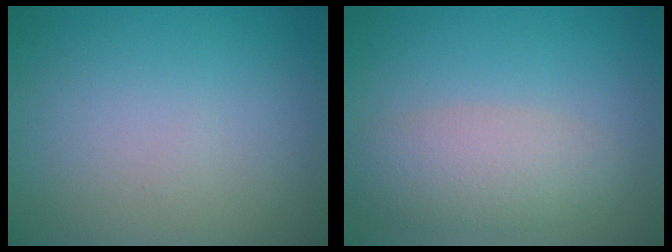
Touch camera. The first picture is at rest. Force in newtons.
{"total": 4.1, "press": 4.1, "slide": 0.2}